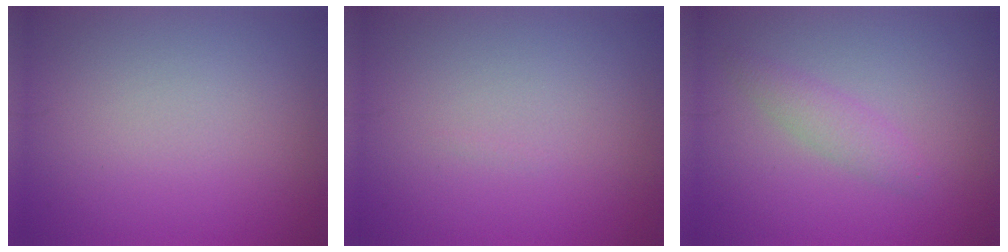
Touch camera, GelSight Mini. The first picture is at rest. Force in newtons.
{"total": 0.0}
{"total": 1.7, "press": 1.7, "slide": 0.1}